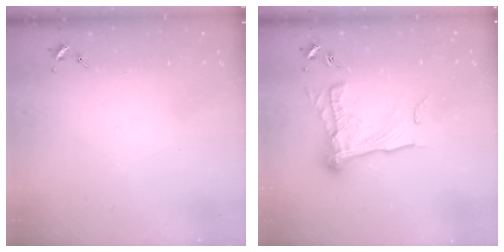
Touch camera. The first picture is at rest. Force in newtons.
{"total": 16.8, "press": 16.8, "slide": 1.0}